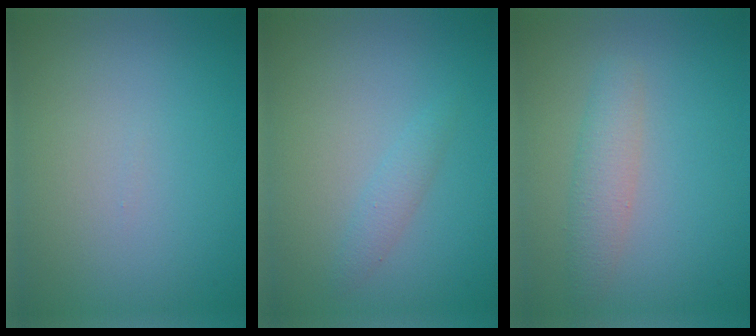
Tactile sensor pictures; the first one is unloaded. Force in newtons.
{"total": 1.3, "press": 1.3, "slide": 0.0}
{"total": 2.5, "press": 2.5, "slide": 0.1}